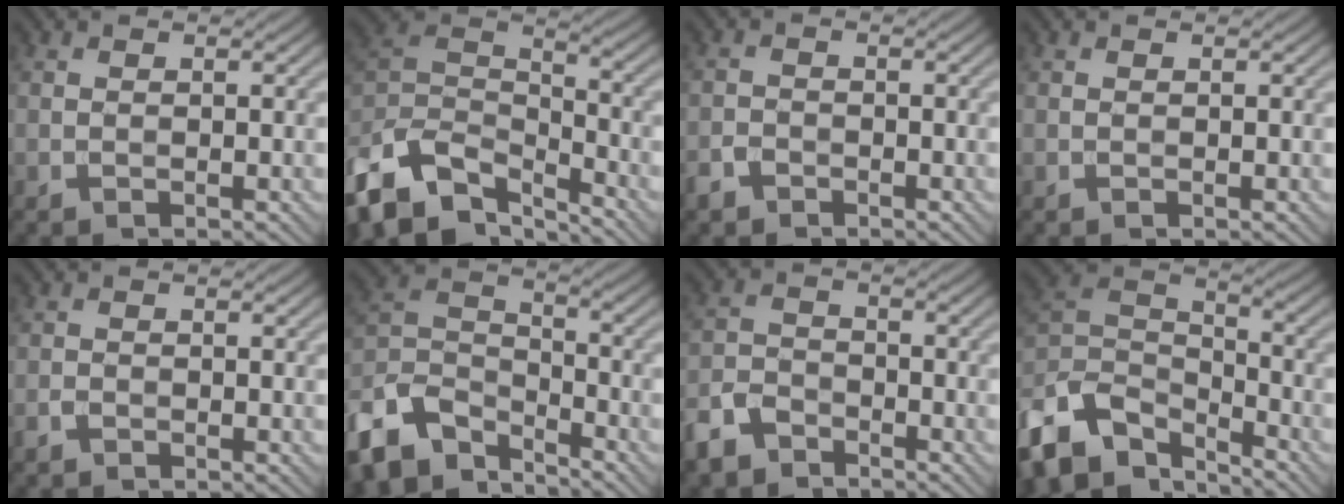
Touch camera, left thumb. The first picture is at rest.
{"total": 12.8, "force": [-8.7, 6.5, 6.8], "torque": [-0.180, -0.006, -0.159]}
{"total": 2.1, "force": [-1.6, 1.3, 0.6], "torque": [-0.015, -0.003, -0.039]}
{"total": 0.0}
{"total": 1.2, "force": [-0.8, 0.7, 0.5], "torque": [-0.012, -0.002, -0.018]}
{"total": 11.3, "force": [-8.7, 5.1, 5.1], "torque": [-0.119, -0.003, -0.181]}
{"total": 5.7, "force": [-4.4, 2.9, 2.0], "torque": [-0.048, -0.006, -0.102]}
{"total": 12.3, "force": [-8.7, 6.2, 6.1], "torque": [-0.160, -0.006, -0.167]}